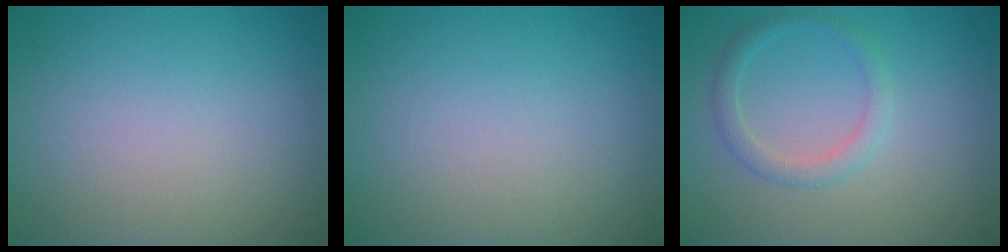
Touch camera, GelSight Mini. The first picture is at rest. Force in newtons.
{"total": 0.0}
{"total": 1.9, "press": 1.9, "slide": 0.2}